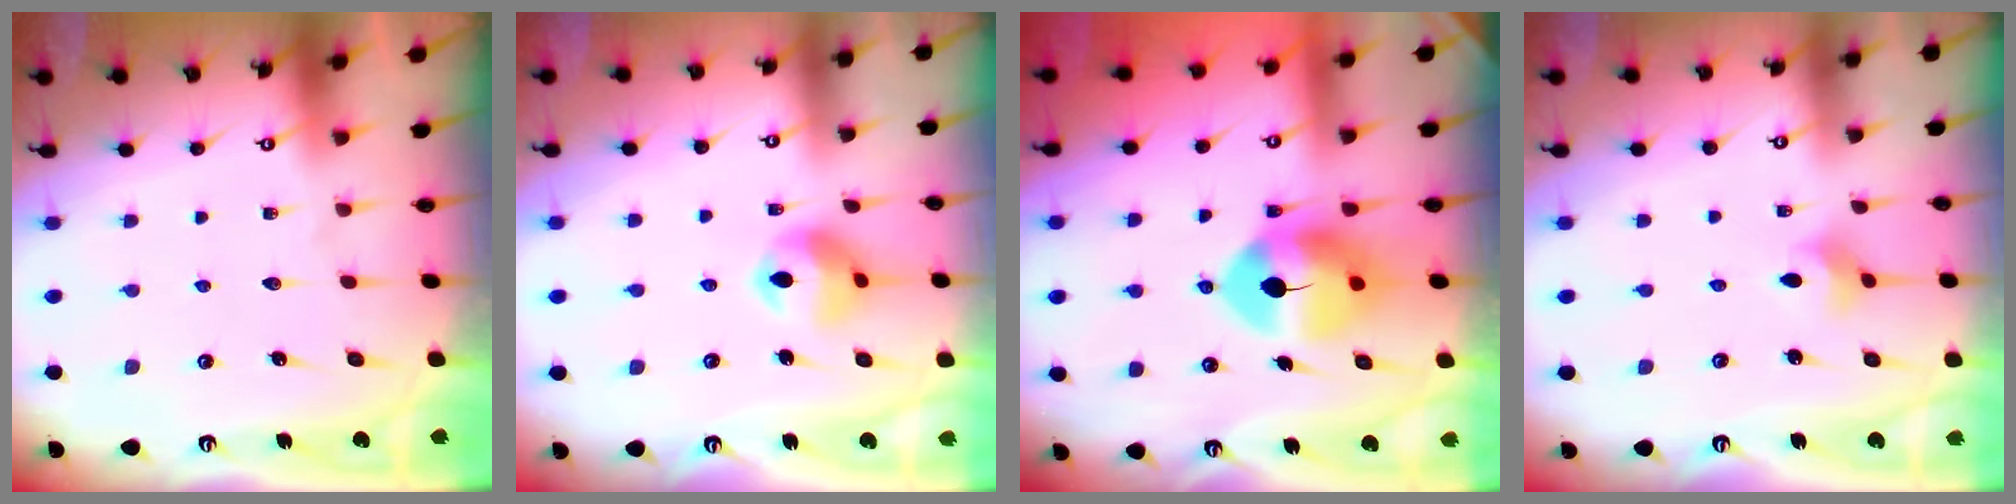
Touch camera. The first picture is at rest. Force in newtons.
{"total": 11.0, "press": 10.9, "slide": 1.5}
{"total": 11.2, "press": 11.0, "slide": 1.5}
{"total": 2.6, "press": 2.6, "slide": 0.4}